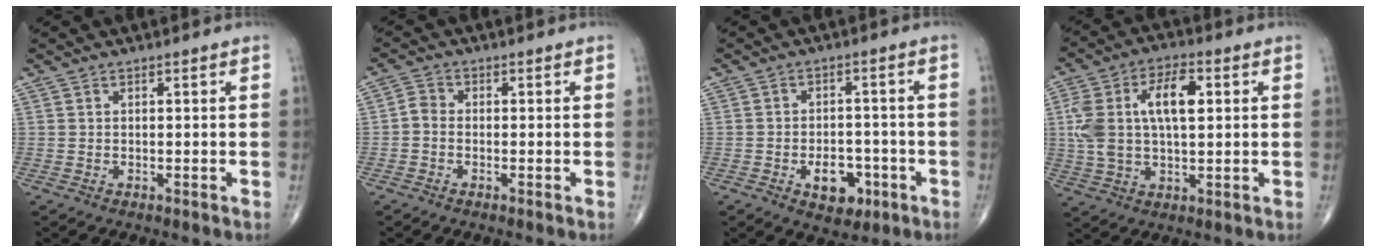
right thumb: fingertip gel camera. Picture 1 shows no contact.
{"total": 2.3, "force": [-0.6, 1.8, 1.3], "torque": [-0.018, 0.006, -0.022]}
{"total": 7.5, "force": [-3.0, 4.8, 4.9], "torque": [-0.044, 0.018, -0.037]}
{"total": 14.2, "force": [2.7, 7.2, 12.0], "torque": [-0.237, 0.018, 0.052]}